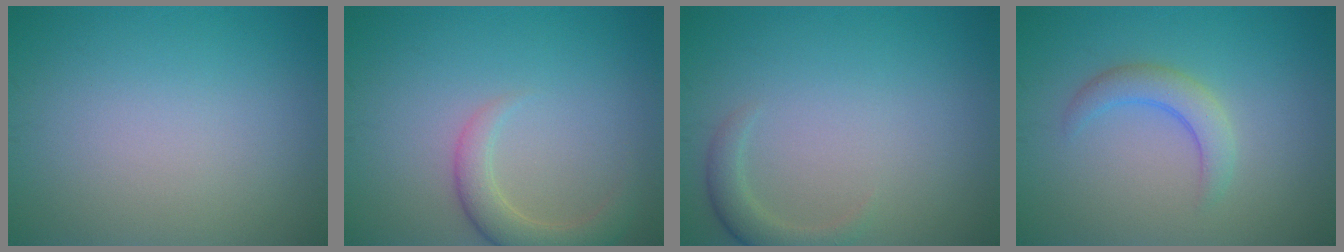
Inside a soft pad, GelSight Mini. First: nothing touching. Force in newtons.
{"total": 3.3, "press": 3.3, "slide": 0.4}
{"total": 2.0, "press": 2.0, "slide": 0.2}
{"total": 2.6, "press": 2.6, "slide": 0.2}